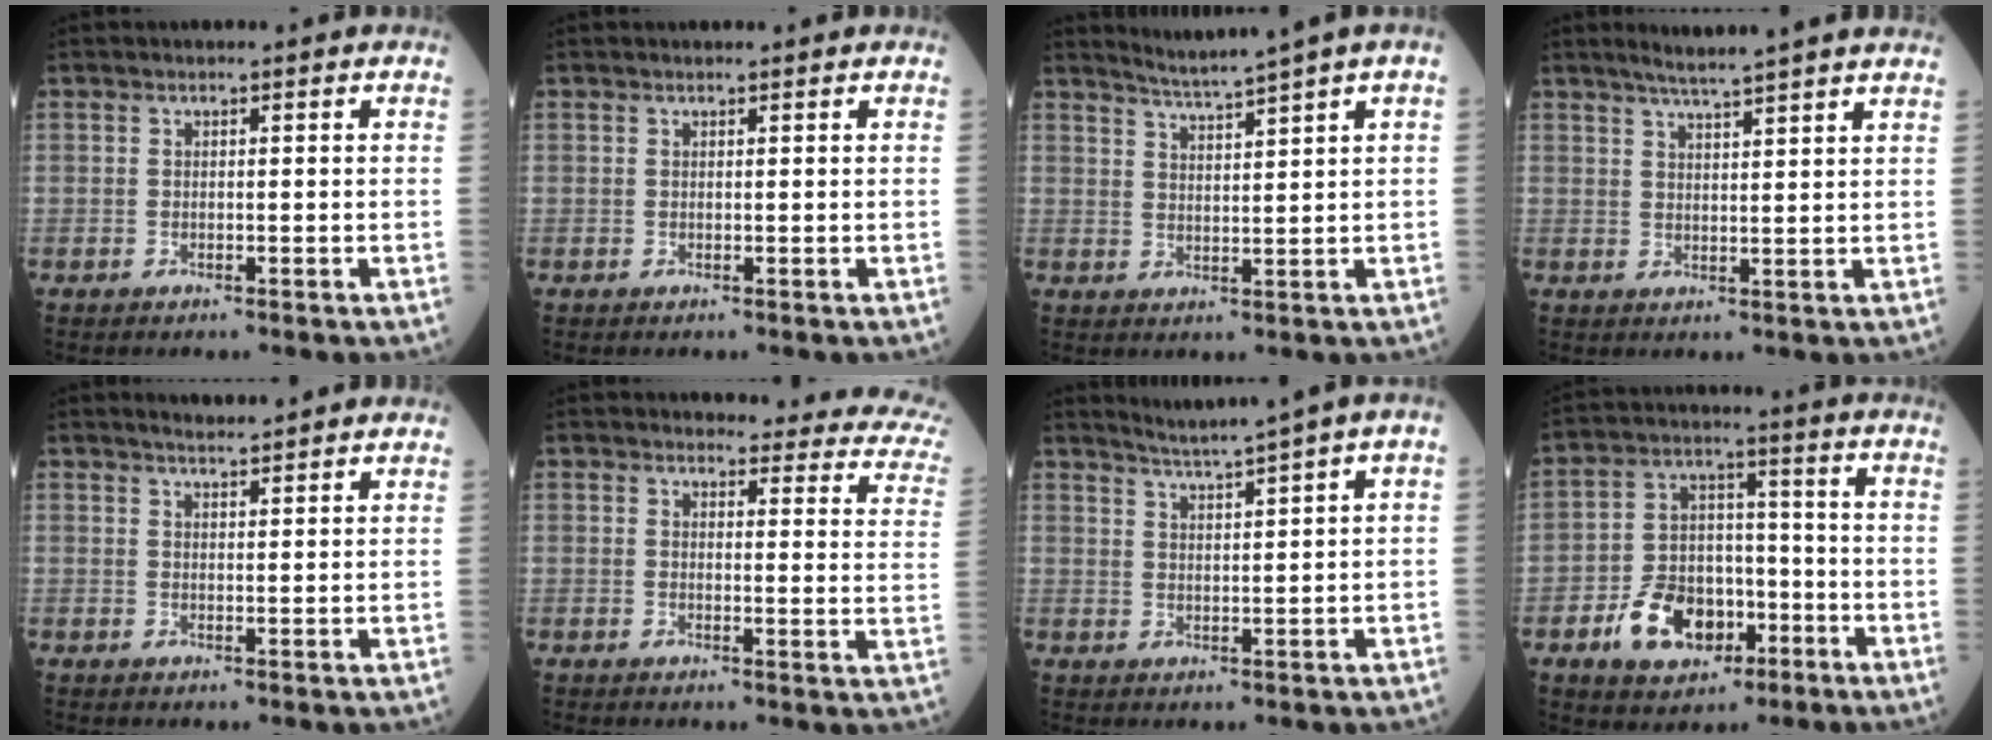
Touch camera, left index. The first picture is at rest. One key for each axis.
{"total": 0.7, "fx": 0.7, "fy": 0.0, "fz": 0.2, "tx": -0.004, "ty": 0.007, "tz": 0.010}
{"total": 4.4, "fx": 3.7, "fy": -1.8, "fz": 1.6, "tx": -0.033, "ty": -0.008, "tz": 0.072}
{"total": 8.5, "fx": 7.4, "fy": -0.7, "fz": 4.1, "tx": -0.064, "ty": 0.018, "tz": 0.094}
{"total": 4.1, "fx": 3.9, "fy": 0.2, "fz": 1.2, "tx": -0.024, "ty": 0.017, "tz": 0.054}
{"total": 15.8, "fx": 15.1, "fy": 3.1, "fz": 3.6, "tx": -0.001, "ty": -0.078, "tz": 0.129}
{"total": 4.3, "fx": 3.4, "fy": -1.6, "fz": 2.1, "tx": -0.039, "ty": -0.002, "tz": 0.065}
{"total": 11.2, "fx": -5.2, "fy": 7.5, "fz": 6.6, "tx": -0.131, "ty": 0.016, "tz": -0.084}